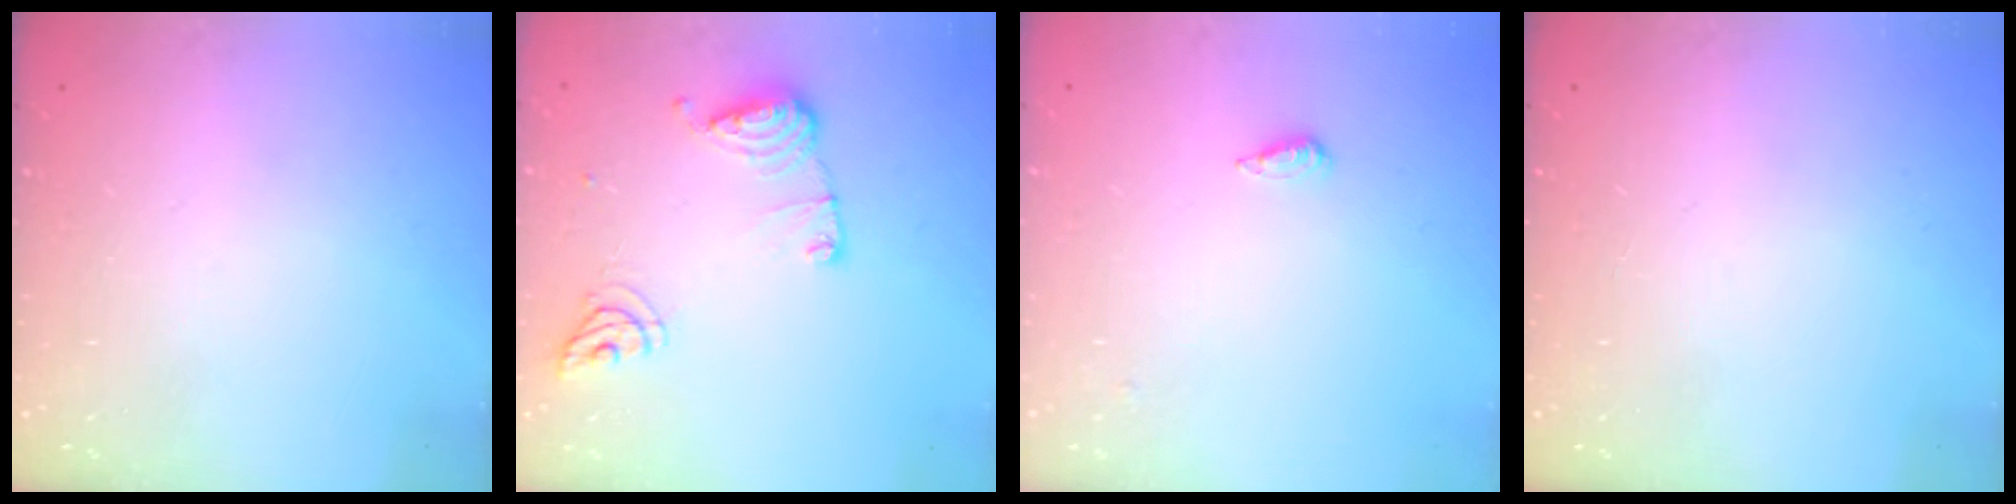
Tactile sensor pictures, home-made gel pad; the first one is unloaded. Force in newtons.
{"total": 11.3, "press": 11.2, "slide": 0.9}
{"total": 2.2, "press": 2.2, "slide": 0.5}
{"total": 0.0}